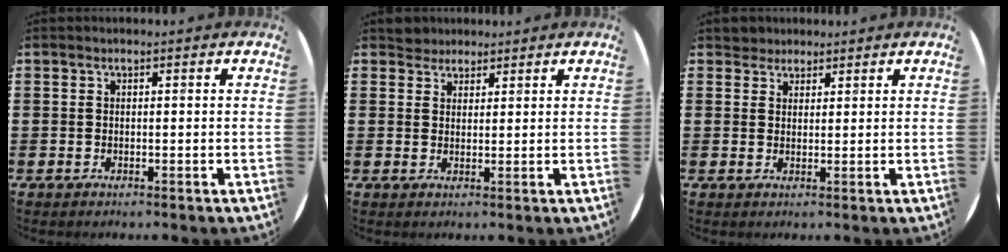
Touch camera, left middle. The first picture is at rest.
{"total": 2.3, "force": [2.1, 0.9, -0.2], "torque": [0.007, 0.002, 0.041]}
{"total": 2.1, "force": [1.9, 0.8, -0.2], "torque": [0.000, 0.006, 0.038]}